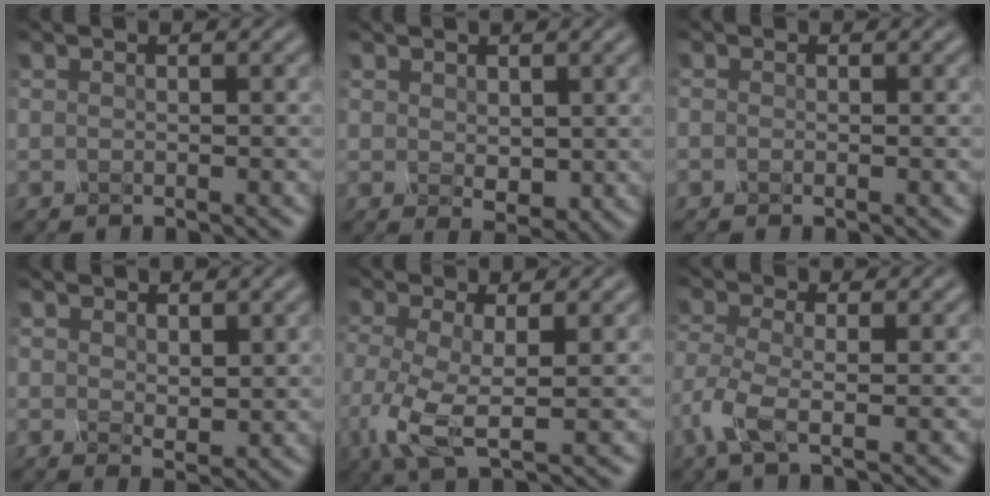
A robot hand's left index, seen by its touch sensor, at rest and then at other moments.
{"total": 1.0, "force": [0.3, 0.5, 0.8], "torque": [-0.028, -0.002, 0.029]}
{"total": 0.0}
{"total": 1.4, "force": [1.2, 0.2, 0.7], "torque": [-0.025, -0.004, 0.041]}
{"total": 4.7, "force": [-1.5, 1.7, 4.2], "torque": [-0.119, -0.015, -0.013]}
{"total": 2.9, "force": [-1.6, 0.7, 2.3], "torque": [-0.080, 0.001, -0.021]}